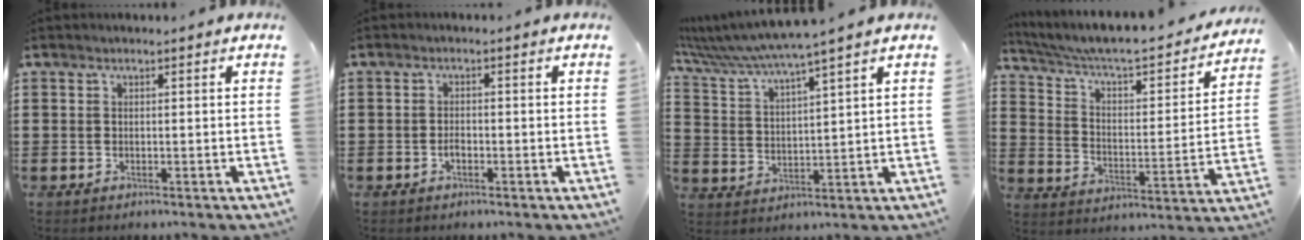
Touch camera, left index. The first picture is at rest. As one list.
[{"total": 1.5, "force": [-0.6, 0.6, 1.2], "torque": [-0.026, -0.002, -0.010]}, {"total": 5.5, "force": [4.8, -1.2, 2.4], "torque": [-0.069, -0.039, 0.077]}, {"total": 5.3, "force": [4.5, 1.0, 2.8], "torque": [-0.076, -0.042, 0.069]}]